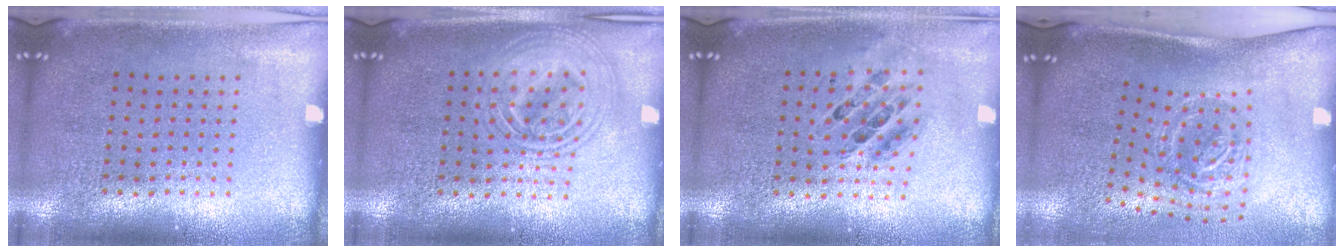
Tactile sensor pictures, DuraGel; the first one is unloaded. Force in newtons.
{"total": 2.8, "press": 2.8, "slide": 0.4}
{"total": 0.7, "press": 0.7, "slide": 0.1}
{"total": 2.0, "press": 1.2, "slide": 1.6}